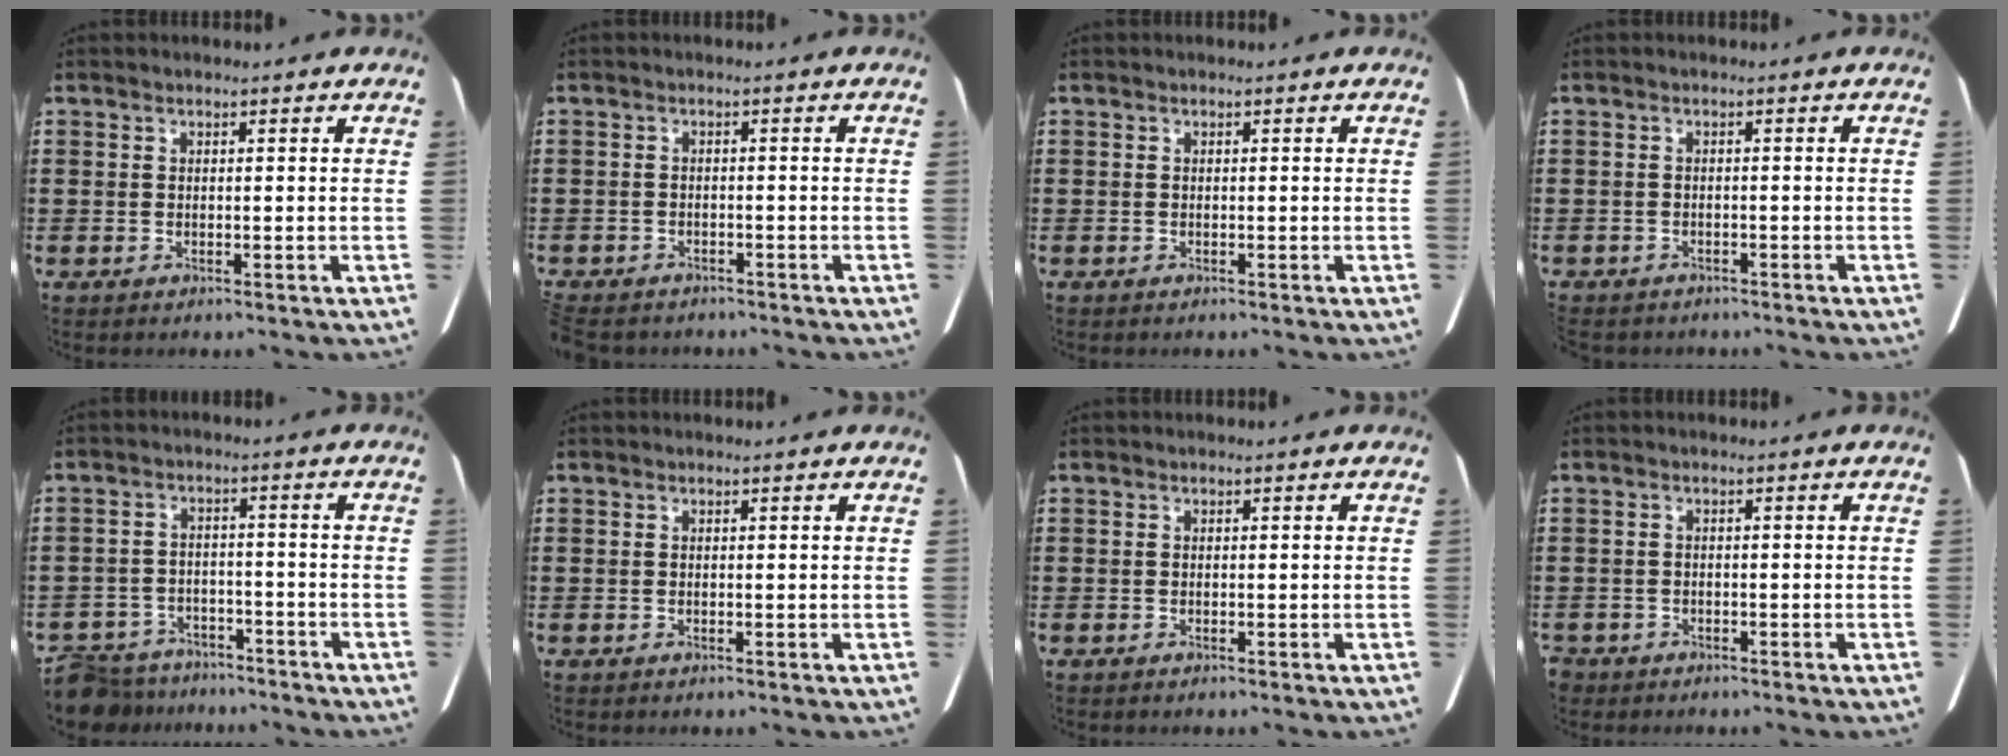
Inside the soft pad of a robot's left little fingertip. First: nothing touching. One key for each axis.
{"total": 1.5, "fx": -1.5, "fy": 0.2, "fz": 0.0, "tx": -0.006, "ty": 0.001, "tz": -0.033}
{"total": 0.0}
{"total": 1.0, "fx": -1.0, "fy": 0.2, "fz": 0.0, "tx": -0.004, "ty": 0.000, "tz": -0.021}
{"total": 5.3, "fx": -5.1, "fy": 1.2, "fz": 0.5, "tx": -0.027, "ty": 0.011, "tz": -0.109}
{"total": 0.0}
{"total": 0.0}
{"total": 1.1, "fx": -1.0, "fy": 0.3, "fz": -0.1, "tx": -0.003, "ty": 0.003, "tz": -0.023}